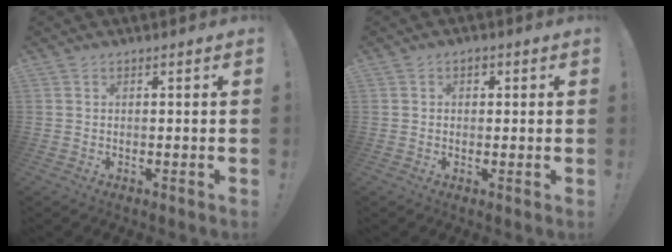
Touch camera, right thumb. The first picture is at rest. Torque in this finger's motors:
{"motor_torque": [-0.19, 0.38, 0.07, 0.07, 0.02]}